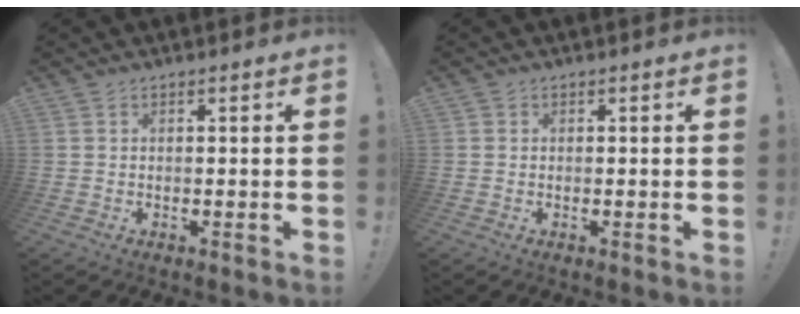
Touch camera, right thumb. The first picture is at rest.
{"total": 0.6, "force": [0.0, 0.6, -0.1], "torque": [-0.002, 0.002, 0.002]}